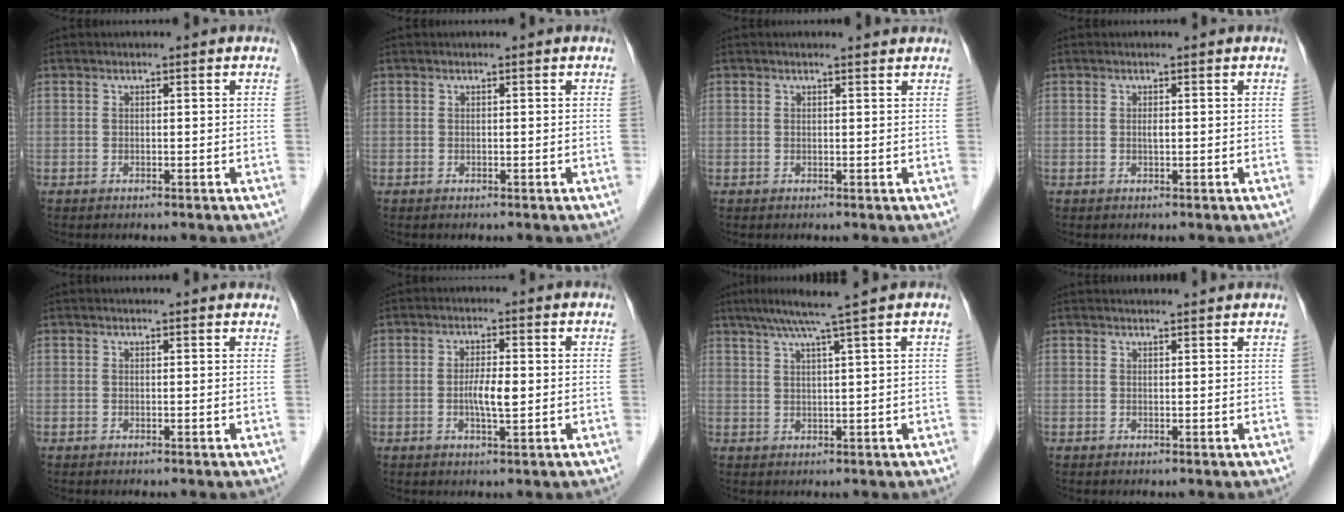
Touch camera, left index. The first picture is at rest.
{"total": 0.0}
{"total": 1.2, "force": [1.2, 0.0, 0.2], "torque": [-0.012, 0.000, 0.013]}
{"total": 0.6, "force": [0.1, 0.1, 0.6], "torque": [-0.011, 0.000, 0.001]}
{"total": 3.6, "force": [3.5, 0.4, 0.9], "torque": [-0.015, 0.007, 0.027]}
{"total": 3.8, "force": [-0.3, 0.7, 3.7], "torque": [-0.072, -0.002, -0.005]}
{"total": 5.9, "force": [4.3, -1.7, 3.6], "torque": [-0.058, 0.011, 0.074]}
{"total": 4.6, "force": [4.5, -0.1, 1.2], "torque": [-0.014, 0.021, 0.049]}